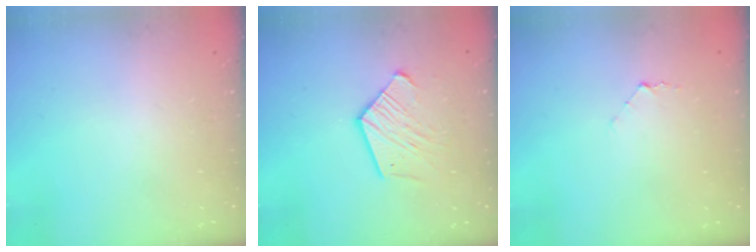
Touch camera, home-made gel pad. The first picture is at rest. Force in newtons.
{"total": 10.3, "press": 10.2, "slide": 0.7}
{"total": 3.9, "press": 3.8, "slide": 0.3}